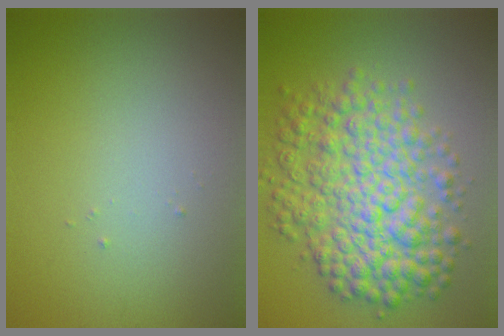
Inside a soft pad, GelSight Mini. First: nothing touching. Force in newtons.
{"total": 8.8, "press": 8.8, "slide": 0.1}